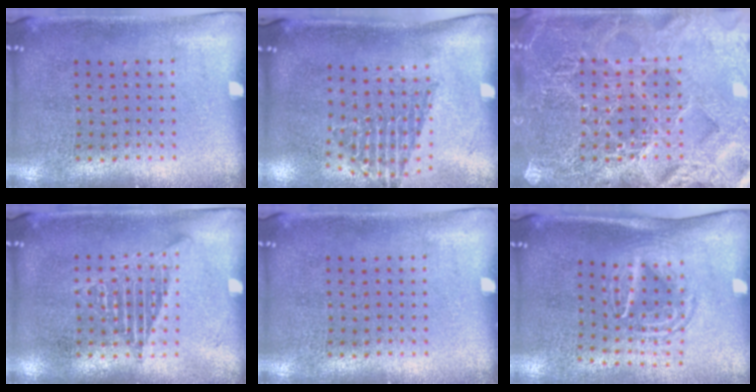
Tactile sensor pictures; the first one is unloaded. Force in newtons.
{"total": 1.3, "press": 1.0, "slide": 0.9}
{"total": 6.2, "press": 6.2, "slide": 0.8}
{"total": 1.9, "press": 1.9, "slide": 0.2}
{"total": 0.0}
{"total": 1.6, "press": 1.2, "slide": 1.1}